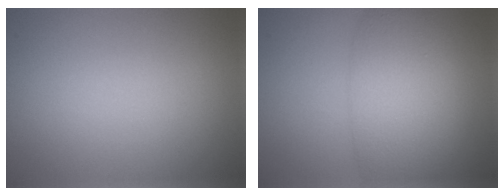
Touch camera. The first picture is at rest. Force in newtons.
{"total": 7.2, "press": 7.2, "slide": 0.4}